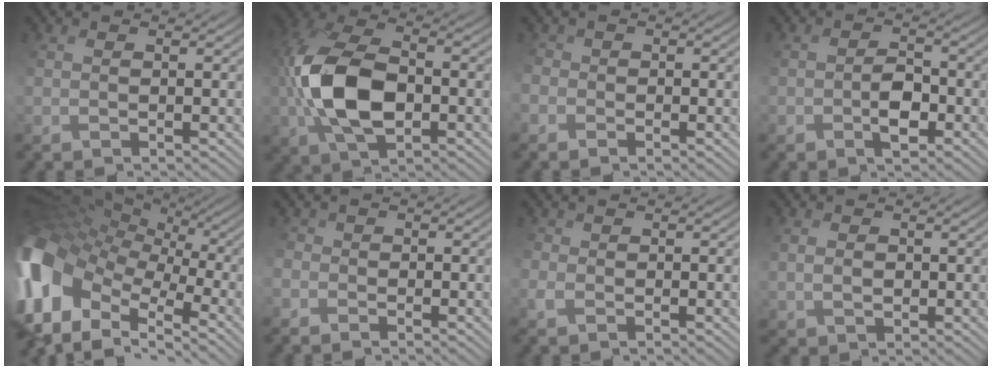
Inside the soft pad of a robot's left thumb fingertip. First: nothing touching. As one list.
[{"total": 11.4, "force": [-0.9, 6.5, 9.3], "torque": [-0.212, 0.008, -0.019]}, {"total": 2.4, "force": [-1.4, 1.9, 0.6], "torque": [-0.018, -0.002, -0.027]}, {"total": 3.5, "force": [-1.3, 2.0, 2.5], "torque": [-0.039, 0.009, -0.021]}, {"total": 16.9, "force": [-4.1, 11.6, 11.6], "torque": [-0.301, -0.006, -0.074]}, {"total": 2.1, "force": [-1.2, 1.6, 0.5], "torque": [-0.015, -0.003, -0.023]}, {"total": 1.1, "force": [-0.2, 1.1, 0.4], "torque": [-0.020, 0.000, -0.009]}, {"total": 1.4, "force": [0.9, 1.1, 0.1], "torque": [-0.004, 0.003, 0.020]}]